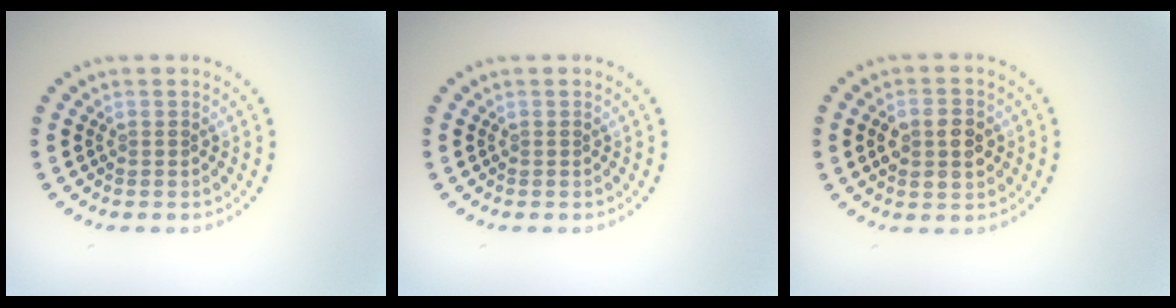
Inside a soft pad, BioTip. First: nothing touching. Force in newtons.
{"total": 0.0}
{"total": 3.7, "press": 3.7, "slide": 0.0}